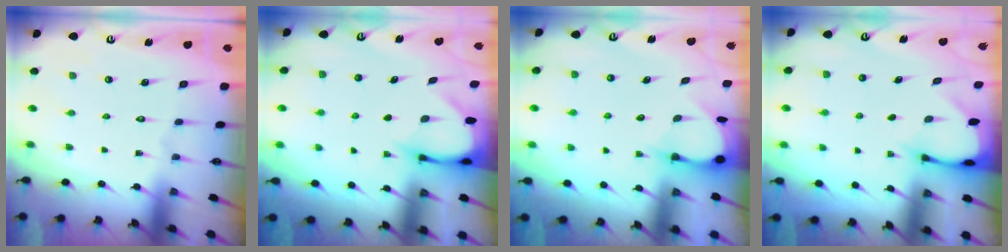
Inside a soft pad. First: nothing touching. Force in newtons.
{"total": 3.5, "press": 3.4, "slide": 0.3}
{"total": 3.5, "press": 3.4, "slide": 0.3}
{"total": 2.3, "press": 2.3, "slide": 0.1}